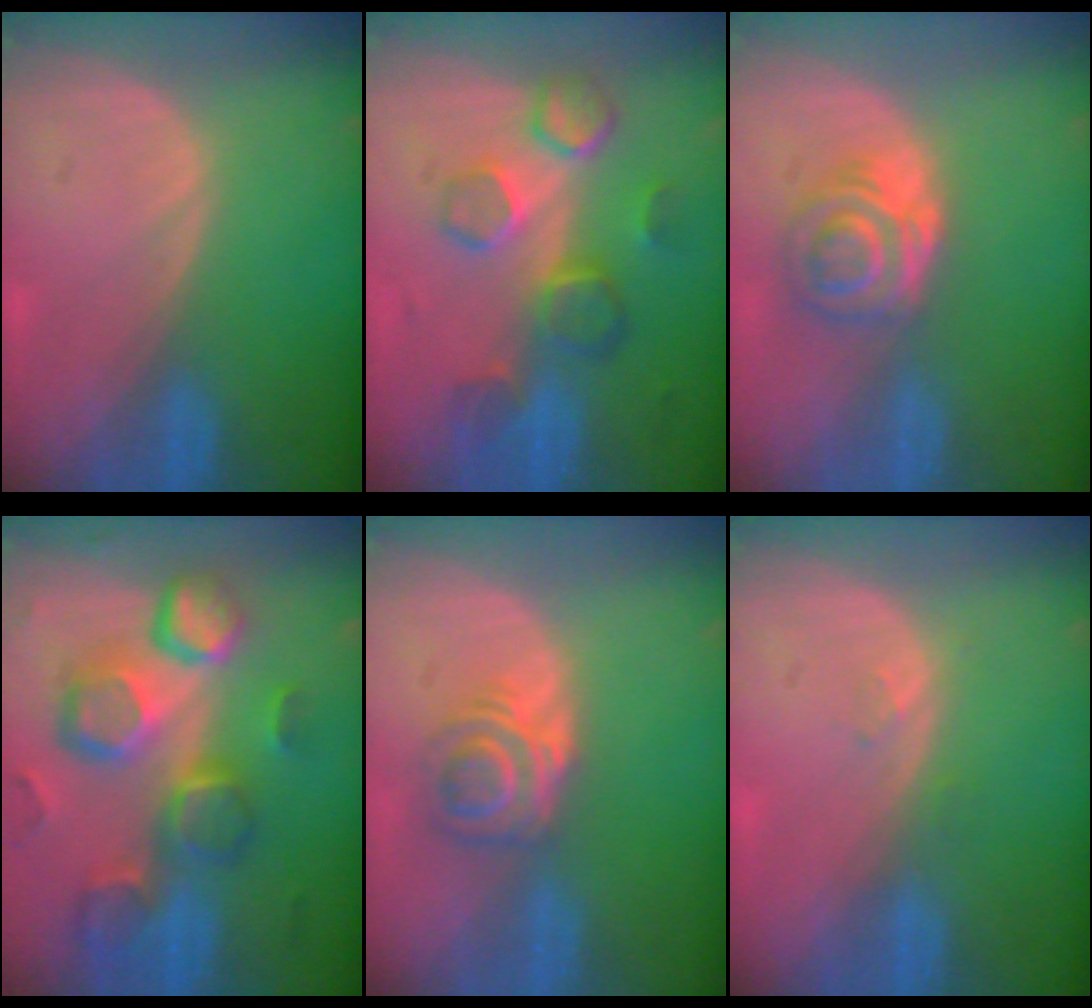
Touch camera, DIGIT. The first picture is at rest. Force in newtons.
{"total": 8.4, "press": 7.7, "slide": 3.5}
{"total": 6.5, "press": 5.4, "slide": 3.7}
{"total": 12.9, "press": 11.3, "slide": 6.3}
{"total": 6.1, "press": 5.0, "slide": 3.4}
{"total": 1.1, "press": 1.0, "slide": 0.4}